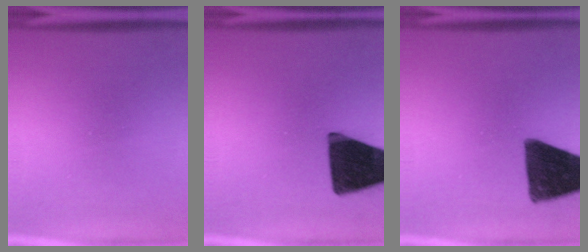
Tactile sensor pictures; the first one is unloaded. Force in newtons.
{"total": 17.1}
{"total": 14.9}